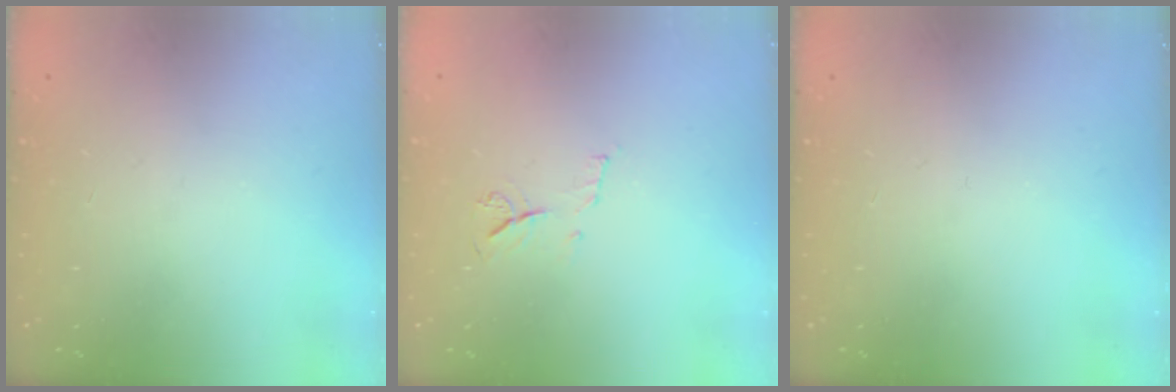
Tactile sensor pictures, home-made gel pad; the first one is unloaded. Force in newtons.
{"total": 6.5, "press": 6.5, "slide": 0.8}
{"total": 0.0}